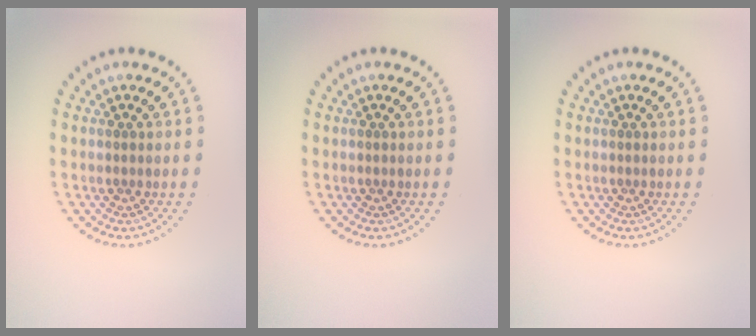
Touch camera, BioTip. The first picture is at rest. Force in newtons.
{"total": 0.0}
{"total": 0.0}